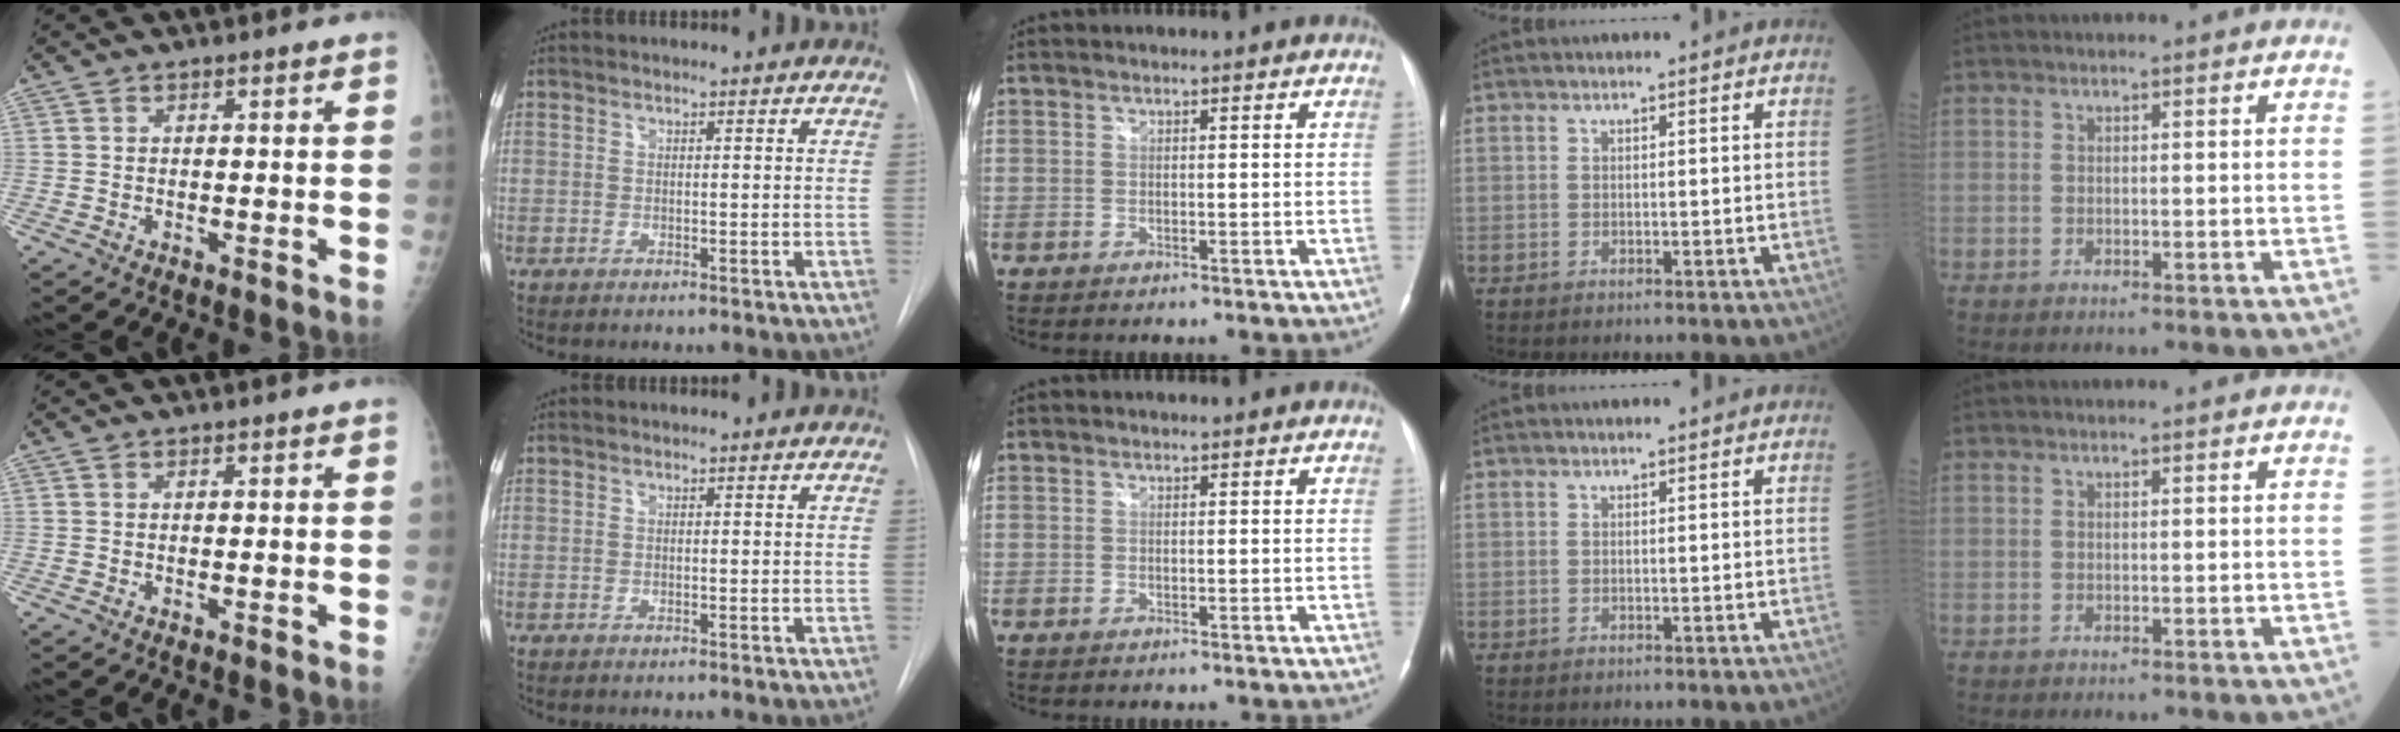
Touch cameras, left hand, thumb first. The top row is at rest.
{}